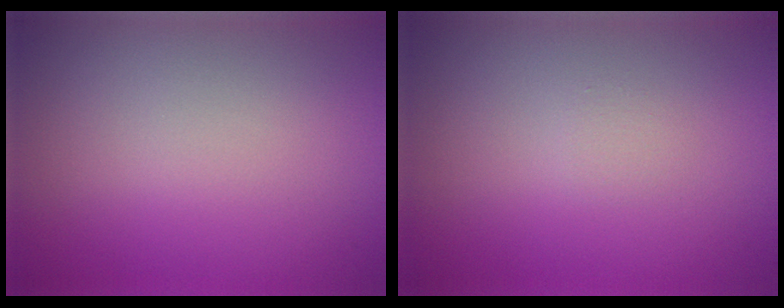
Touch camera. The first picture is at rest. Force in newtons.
{"total": 0.5, "press": 0.5, "slide": 0.1}